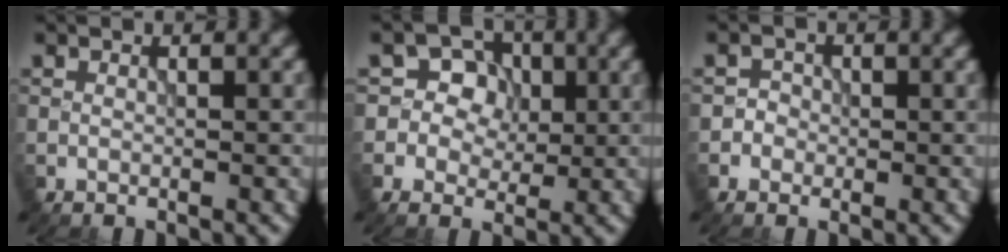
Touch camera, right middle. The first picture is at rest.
{"total": 4.8, "force": [1.2, 4.2, 2.1], "torque": [-0.026, 0.009, 0.006]}
{"total": 1.5, "force": [-0.4, 1.5, 0.2], "torque": [0.014, 0.008, -0.014]}